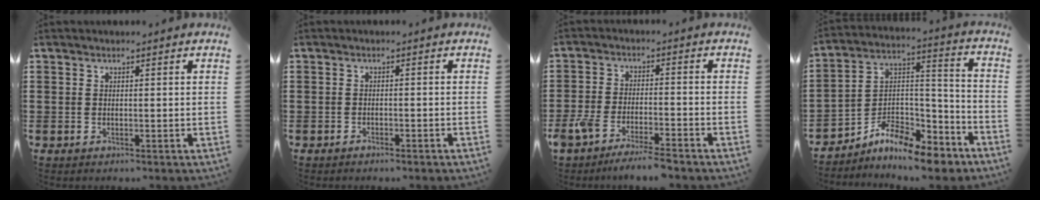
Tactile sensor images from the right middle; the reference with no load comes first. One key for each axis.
{"total": 0.9, "fx": -0.9, "fy": 0.1, "fz": 0.2, "tx": -0.007, "ty": -0.001, "tz": -0.018}
{"total": 5.6, "fx": -5.0, "fy": 0.4, "fz": 2.5, "tx": -0.063, "ty": -0.011, "tz": -0.100}
{"total": 9.4, "fx": -8.3, "fy": 2.4, "fz": 3.8, "tx": -0.072, "ty": 0.016, "tz": -0.165}